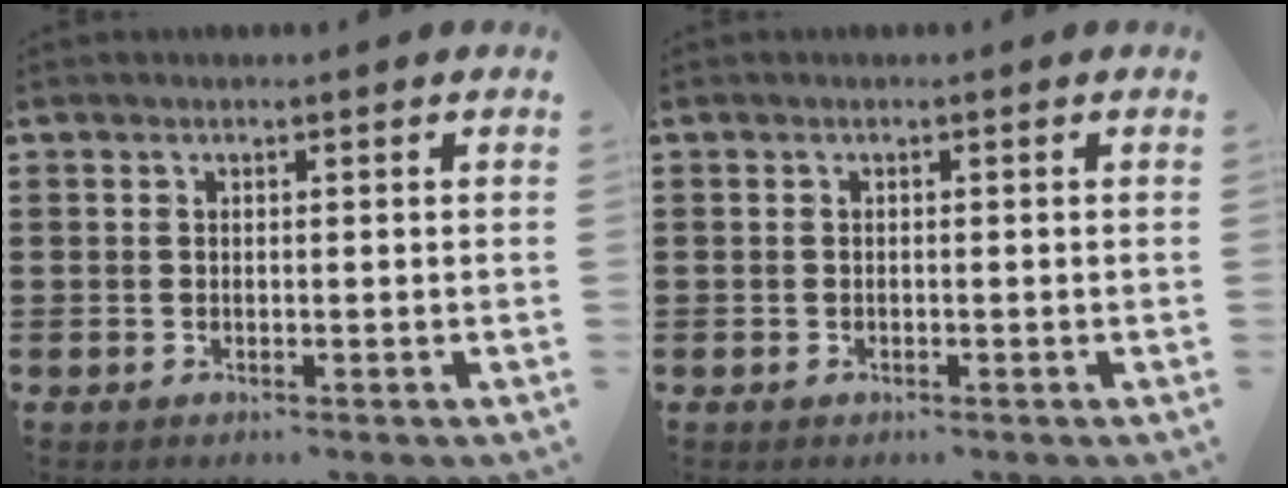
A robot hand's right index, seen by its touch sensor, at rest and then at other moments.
{"total": 0.0}